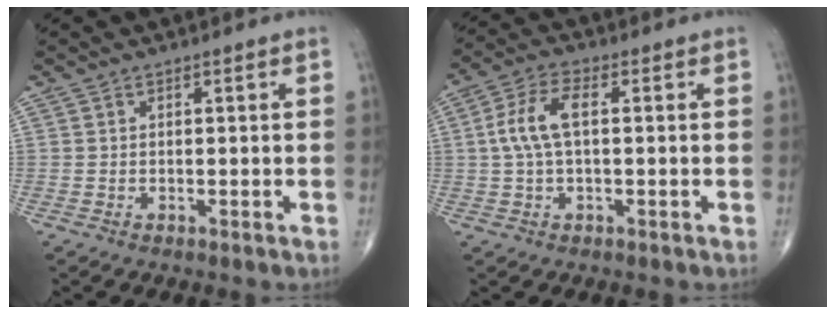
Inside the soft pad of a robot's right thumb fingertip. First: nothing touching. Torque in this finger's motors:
{"motor_torque": [-0.44, 0.82, 0.55, 0.05, 0.15]}